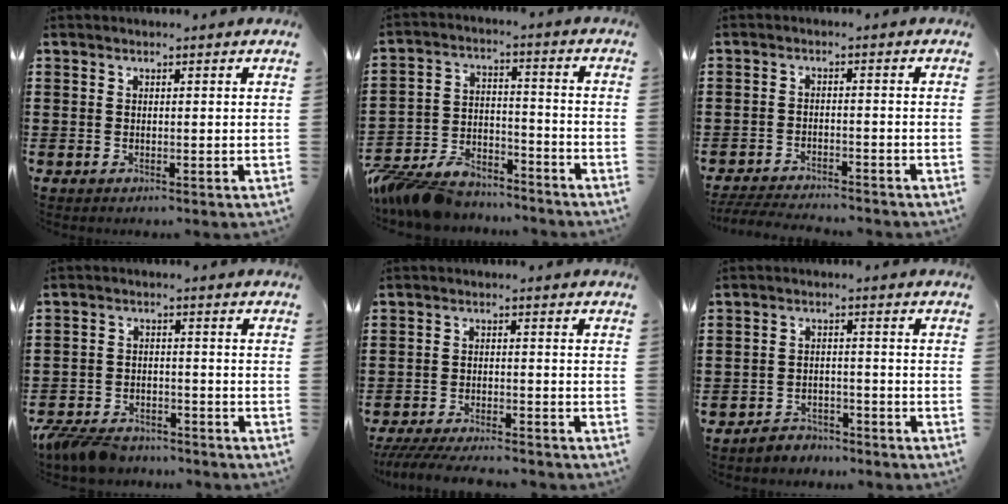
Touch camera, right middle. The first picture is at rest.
{"total": 8.3, "force": [-8.0, 1.8, 1.5], "torque": [-0.047, 0.004, -0.161]}
{"total": 3.5, "force": [-3.4, 0.2, 0.6], "torque": [-0.016, -0.003, -0.073]}
{"total": 5.4, "force": [-5.1, 1.3, 1.2], "torque": [-0.038, 0.002, -0.104]}
{"total": 4.4, "force": [-4.1, 0.2, 1.4], "torque": [-0.036, -0.008, -0.085]}
{"total": 2.8, "force": [-2.8, 0.5, -0.2], "torque": [-0.005, 0.003, -0.060]}